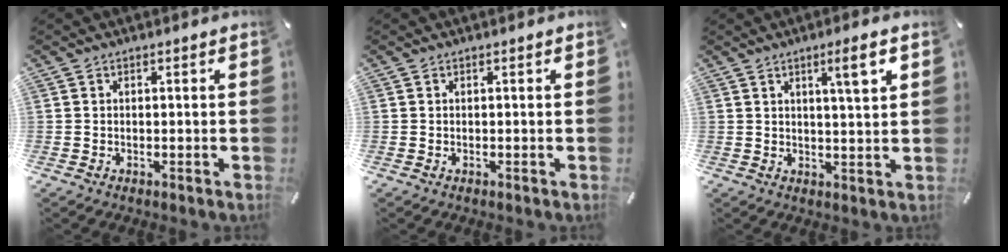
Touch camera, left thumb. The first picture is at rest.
{"total": 0.0}
{"total": 6.1, "force": [2.9, 0.6, 5.3], "torque": [-0.085, -0.009, 0.041]}